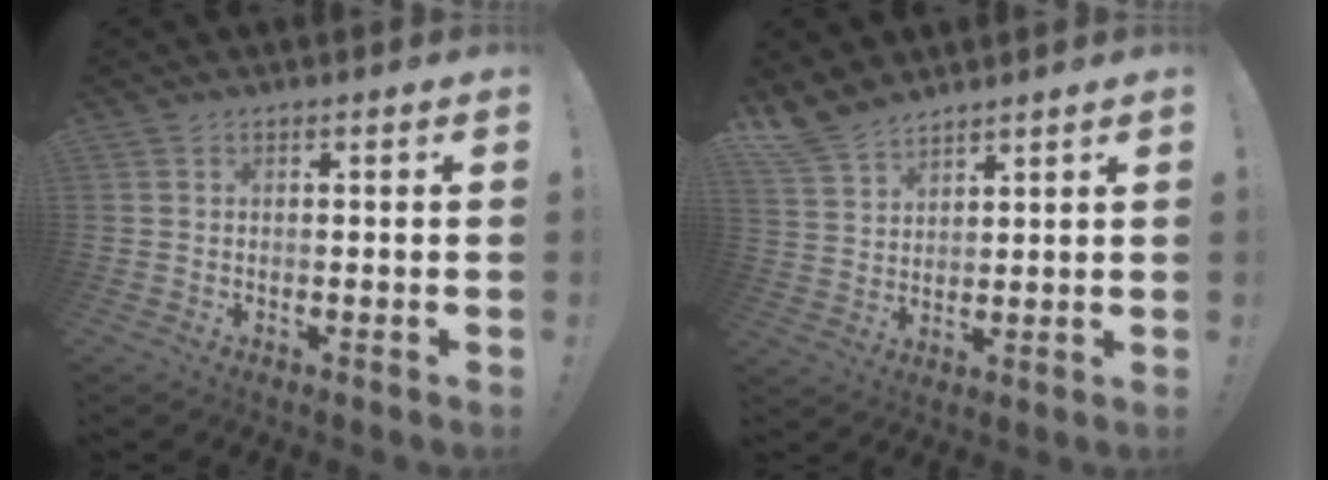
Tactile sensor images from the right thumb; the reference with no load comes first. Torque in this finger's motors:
{"motor_torque": [0.55, 0.61, 0.19, 0.14, 0.20]}